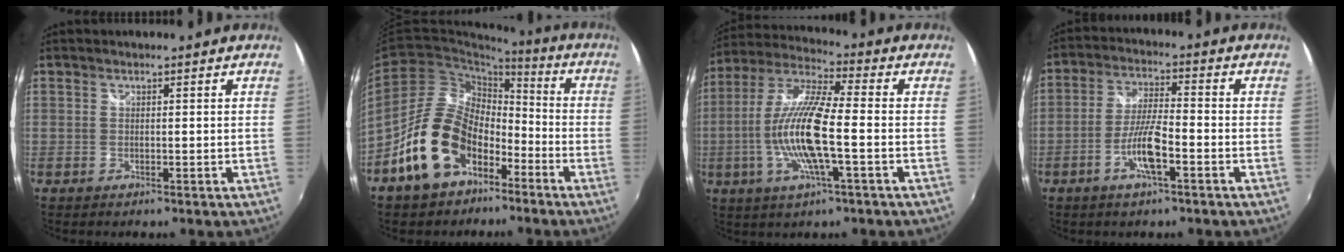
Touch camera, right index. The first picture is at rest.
{"total": 15.0, "force": [-8.4, 9.5, 7.9], "torque": [-0.151, 0.030, -0.130]}
{"total": 15.4, "force": [-3.1, 2.6, 14.9], "torque": [-0.292, -0.006, -0.061]}
{"total": 7.7, "force": [-3.6, 1.1, 6.8], "torque": [-0.138, 0.000, -0.065]}